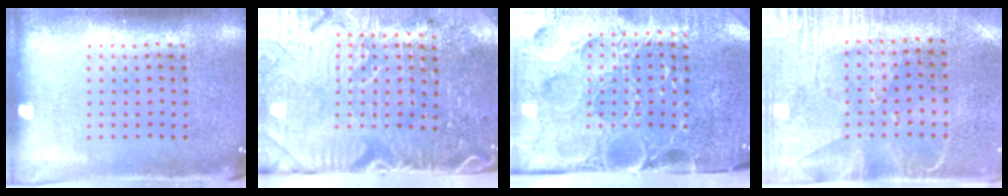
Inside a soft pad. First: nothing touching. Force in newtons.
{"total": 5.3, "press": 4.4, "slide": 2.9}
{"total": 5.2, "press": 4.2, "slide": 3.0}
{"total": 2.8, "press": 2.4, "slide": 1.5}